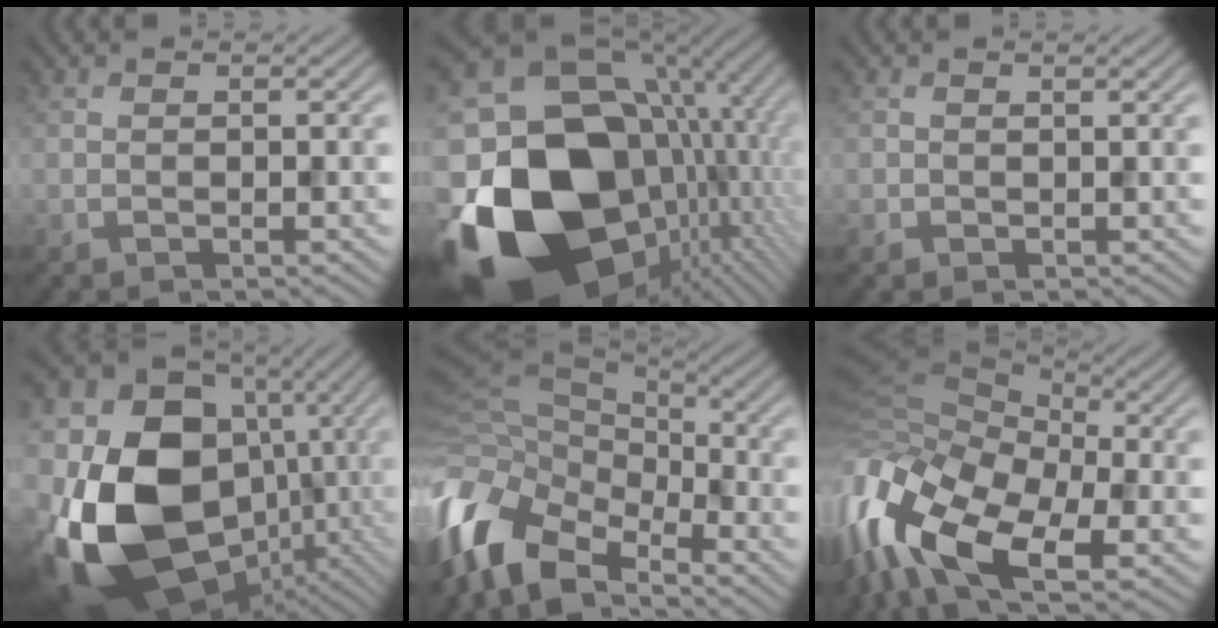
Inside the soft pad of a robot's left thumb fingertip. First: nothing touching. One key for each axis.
{"total": 23.6, "fx": -6.6, "fy": 17.4, "fz": 14.5, "tx": -0.305, "ty": -0.033, "tz": -0.109}
{"total": 0.7, "fx": 0.4, "fy": 0.6, "fz": 0.1, "tx": -0.004, "ty": -0.005, "tz": 0.006}
{"total": 22.5, "fx": -4.3, "fy": 16.7, "fz": 14.5, "tx": -0.365, "ty": -0.041, "tz": -0.056}
{"total": 13.2, "fx": -6.5, "fy": 7.3, "fz": 8.9, "tx": -0.227, "ty": -0.006, "tz": -0.130}
{"total": 17.0, "fx": -4.6, "fy": 9.1, "fz": 13.6, "tx": -0.323, "ty": -0.015, "tz": -0.078}